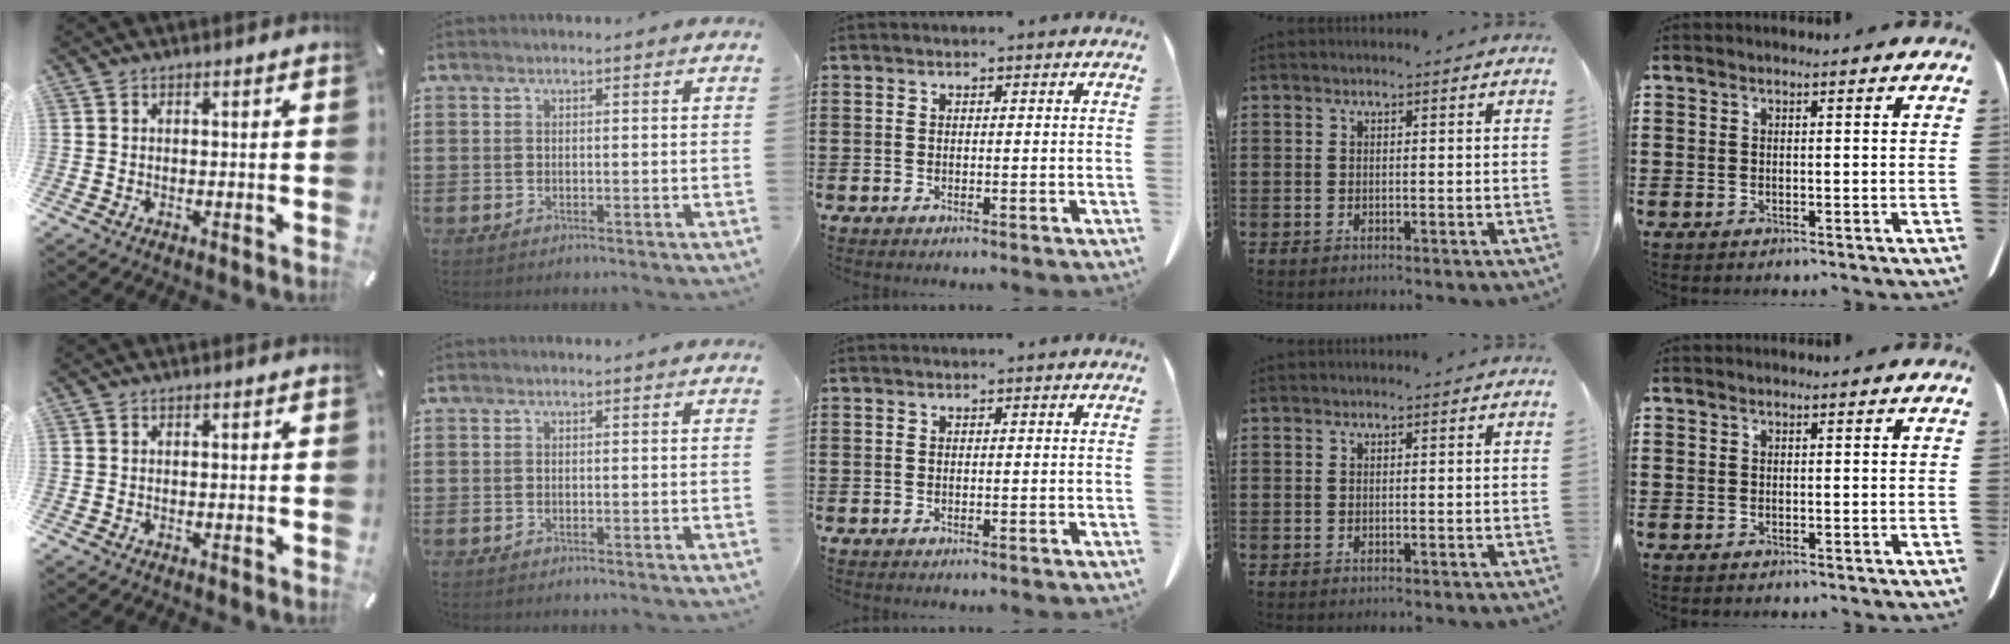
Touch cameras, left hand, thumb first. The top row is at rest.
{}